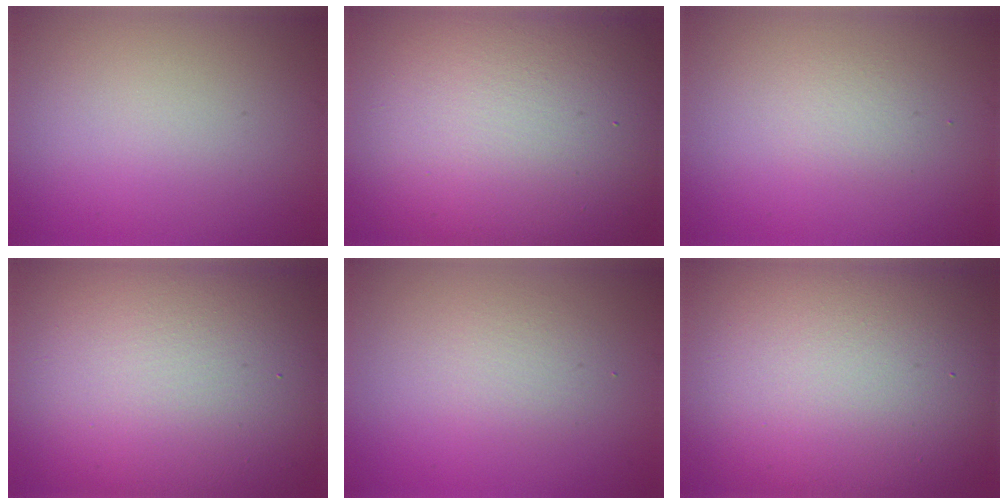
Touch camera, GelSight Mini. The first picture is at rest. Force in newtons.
{"total": 18.3, "press": 18.2, "slide": 1.2}
{"total": 1.3, "press": 1.3, "slide": 0.1}
{"total": 18.2, "press": 18.1, "slide": 1.3}
{"total": 1.7, "press": 1.7, "slide": 0.1}
{"total": 17.8, "press": 17.8, "slide": 0.6}